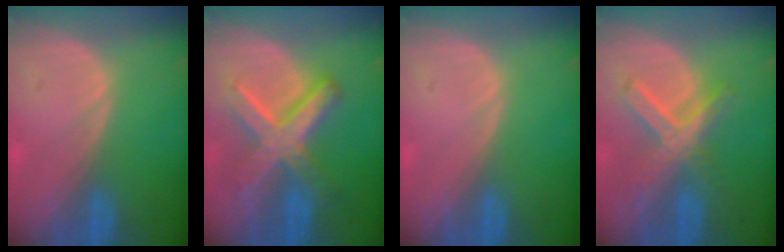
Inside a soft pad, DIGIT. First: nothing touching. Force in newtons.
{"total": 8.9, "press": 8.9, "slide": 0.7}
{"total": 0.0}
{"total": 7.2, "press": 6.3, "slide": 3.5}